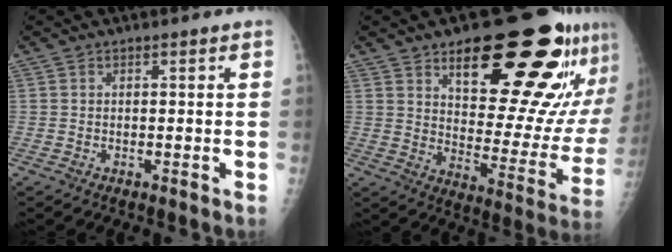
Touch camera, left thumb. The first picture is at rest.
{"total": 25.8, "force": [15.2, 9.7, 18.5], "torque": [-0.206, -0.067, 0.224]}